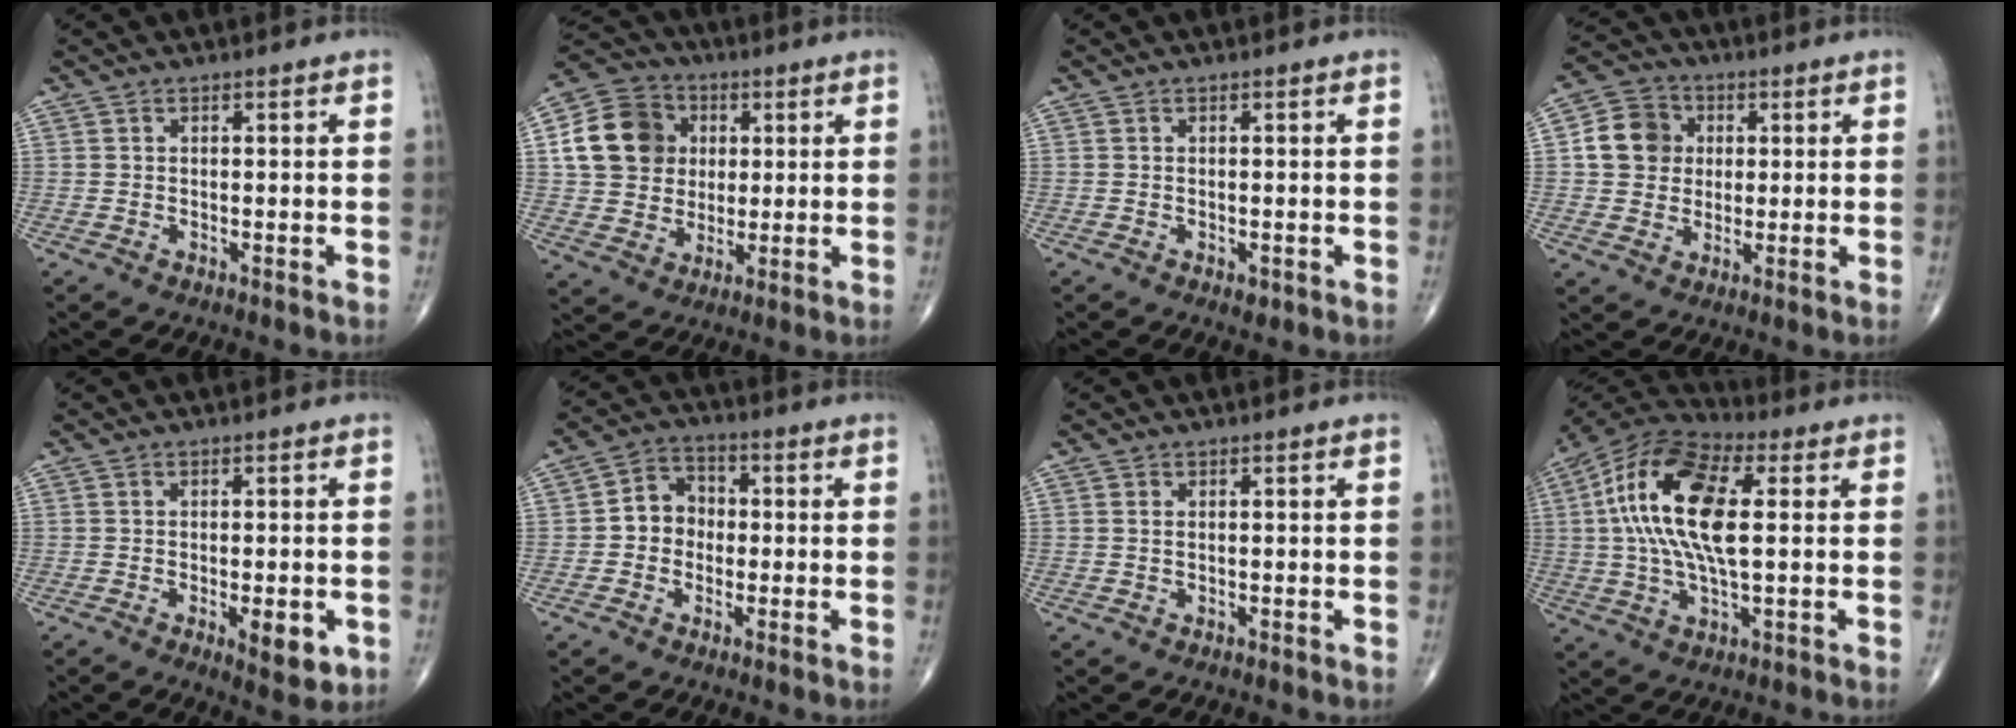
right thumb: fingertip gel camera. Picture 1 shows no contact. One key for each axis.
{"total": 14.2, "fx": 2.7, "fy": 12.1, "fz": 6.9, "tx": -0.107, "ty": 0.007, "tz": 0.045}
{"total": 1.1, "fx": -0.5, "fy": 0.6, "fz": 0.8, "tx": -0.009, "ty": -0.005, "tz": -0.003}
{"total": 9.1, "fx": 1.3, "fy": 8.1, "fz": 4.0, "tx": -0.048, "ty": 0.006, "tz": 0.013}
{"total": 6.1, "fx": -1.9, "fy": 2.2, "fz": 5.3, "tx": -0.062, "ty": -0.012, "tz": -0.021}
{"total": 6.4, "fx": -0.5, "fy": 5.5, "fz": 3.2, "tx": -0.030, "ty": 0.024, "tz": -0.022}
{"total": 0.5, "fx": 0.2, "fy": 0.3, "fz": 0.4, "tx": -0.010, "ty": 0.004, "tz": 0.005}
{"total": 17.8, "fx": 2.5, "fy": 7.0, "fz": 16.2, "tx": -0.325, "ty": 0.019, "tz": 0.034}